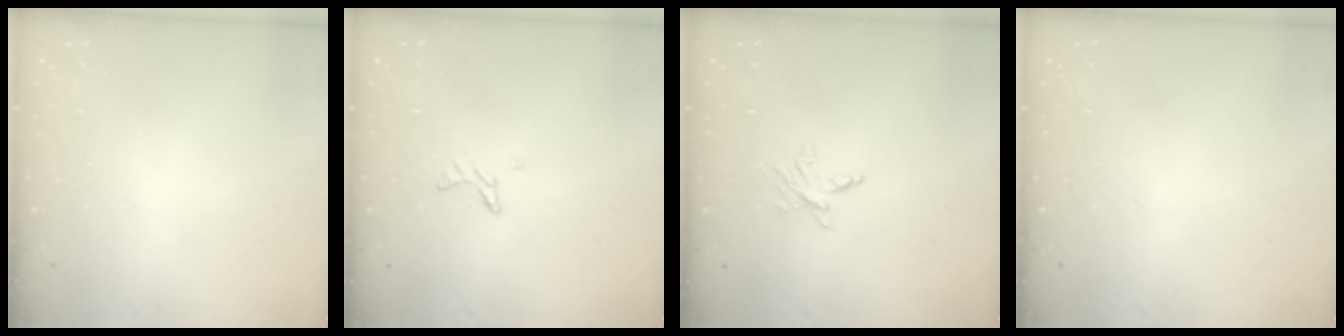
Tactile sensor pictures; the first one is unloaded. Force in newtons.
{"total": 5.0, "press": 4.9, "slide": 0.4}
{"total": 3.4, "press": 3.4, "slide": 0.5}
{"total": 0.0}